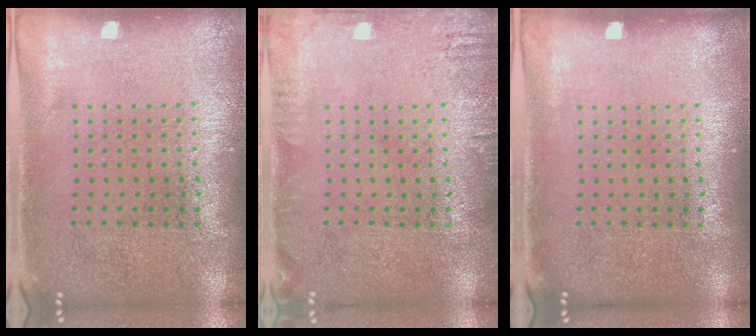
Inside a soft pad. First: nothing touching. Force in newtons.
{"total": 1.7, "press": 1.7, "slide": 0.2}
{"total": 0.0}